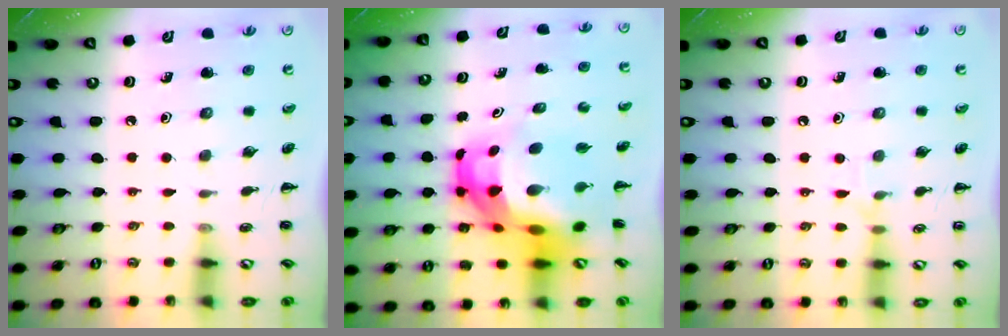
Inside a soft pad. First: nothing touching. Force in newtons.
{"total": 16.3, "press": 15.7, "slide": 4.2}
{"total": 5.8, "press": 5.5, "slide": 1.6}